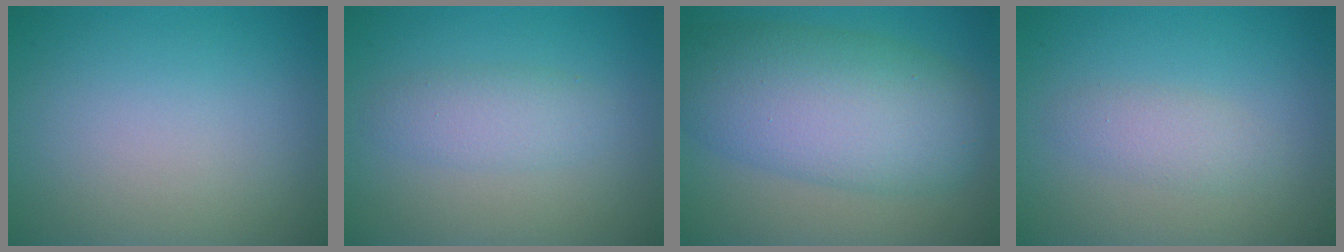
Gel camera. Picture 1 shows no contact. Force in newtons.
{"total": 2.3, "press": 2.3, "slide": 0.1}
{"total": 9.6, "press": 9.6, "slide": 0.4}
{"total": 1.8, "press": 1.8, "slide": 0.0}